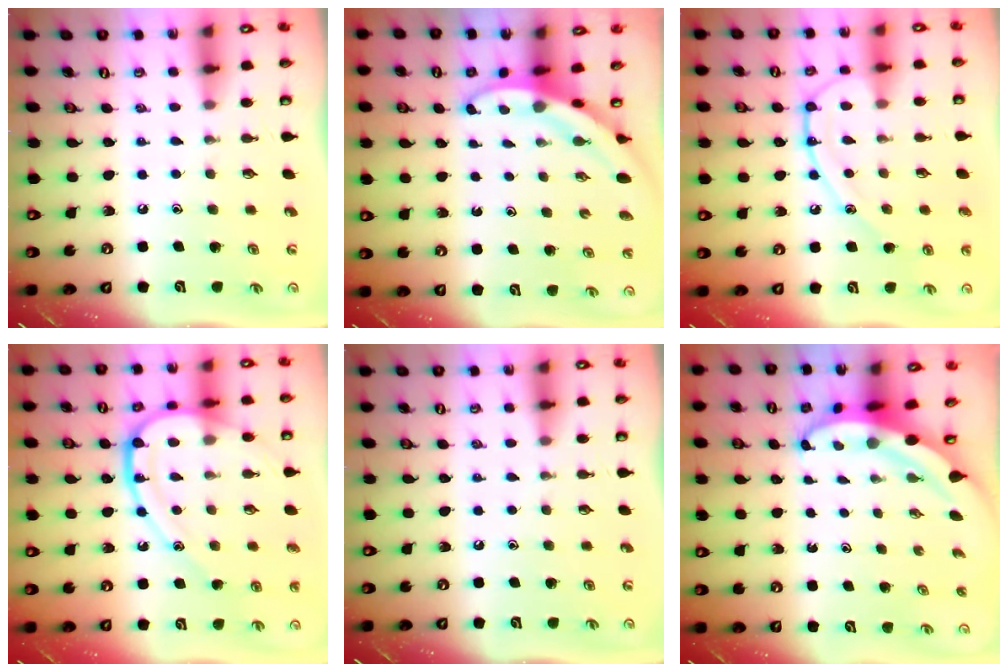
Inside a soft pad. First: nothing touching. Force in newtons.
{"total": 3.6, "press": 3.6, "slide": 0.1}
{"total": 10.8, "press": 10.8, "slide": 0.4}
{"total": 15.3, "press": 15.2, "slide": 1.6}
{"total": 0.0}
{"total": 4.1, "press": 4.1, "slide": 0.6}